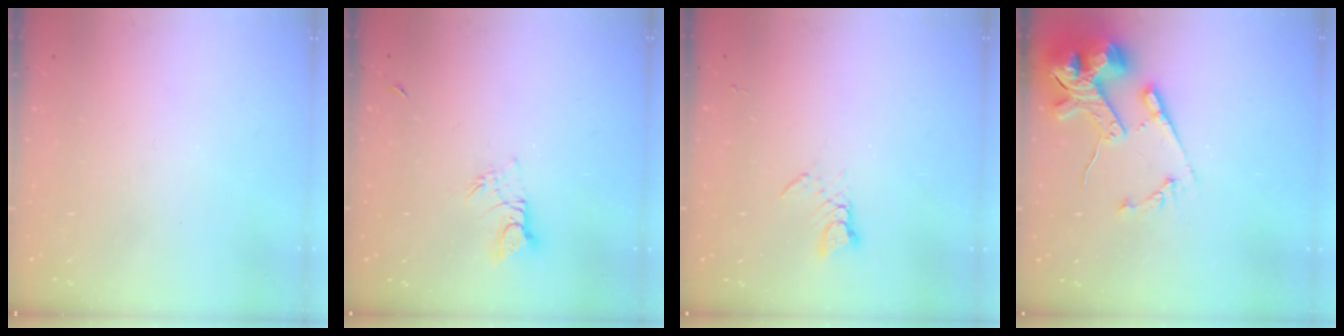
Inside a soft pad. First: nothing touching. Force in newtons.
{"total": 4.7, "press": 4.7, "slide": 0.4}
{"total": 3.7, "press": 3.7, "slide": 0.4}
{"total": 16.8, "press": 16.7, "slide": 2.2}